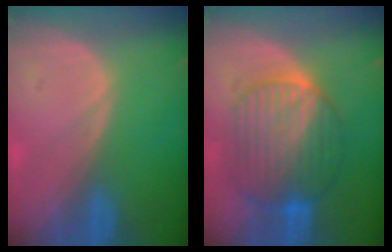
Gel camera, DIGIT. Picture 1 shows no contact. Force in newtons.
{"total": 10.2, "press": 10.1, "slide": 0.7}